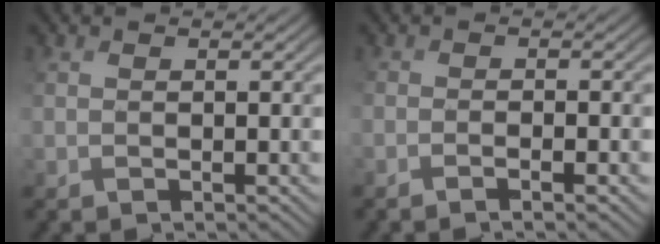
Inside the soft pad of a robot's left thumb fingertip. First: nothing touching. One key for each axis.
{"total": 2.0, "fx": -1.6, "fy": 0.2, "fz": 1.3, "tx": -0.016, "ty": 0.006, "tz": -0.036}